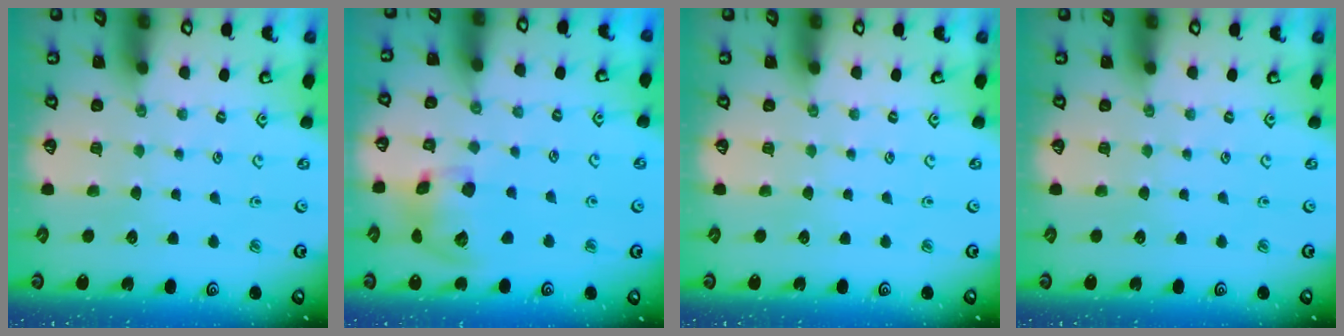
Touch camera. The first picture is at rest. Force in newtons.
{"total": 14.0, "press": 13.8, "slide": 2.2}
{"total": 0.0}
{"total": 0.0}